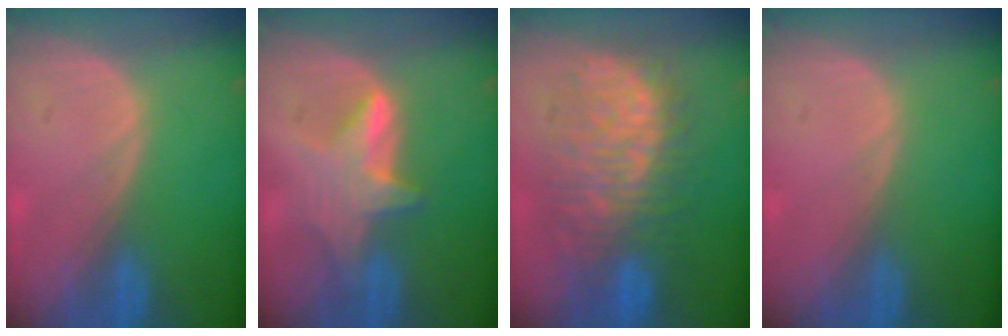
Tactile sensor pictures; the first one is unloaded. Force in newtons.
{"total": 5.8, "press": 5.8, "slide": 0.8}
{"total": 12.0, "press": 11.9, "slide": 1.3}
{"total": 0.0}